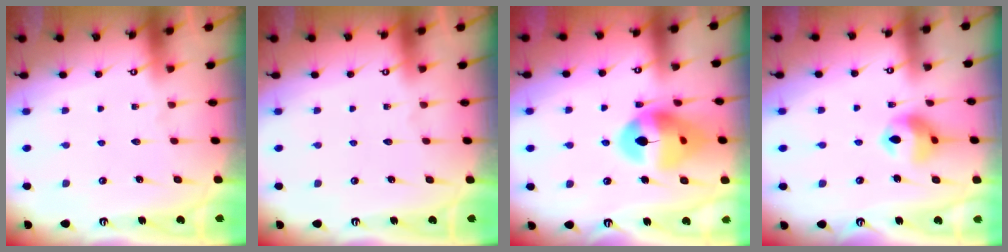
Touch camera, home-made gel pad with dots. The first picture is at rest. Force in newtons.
{"total": 0.0}
{"total": 15.0, "press": 14.9, "slide": 2.0}
{"total": 10.8, "press": 10.7, "slide": 1.4}